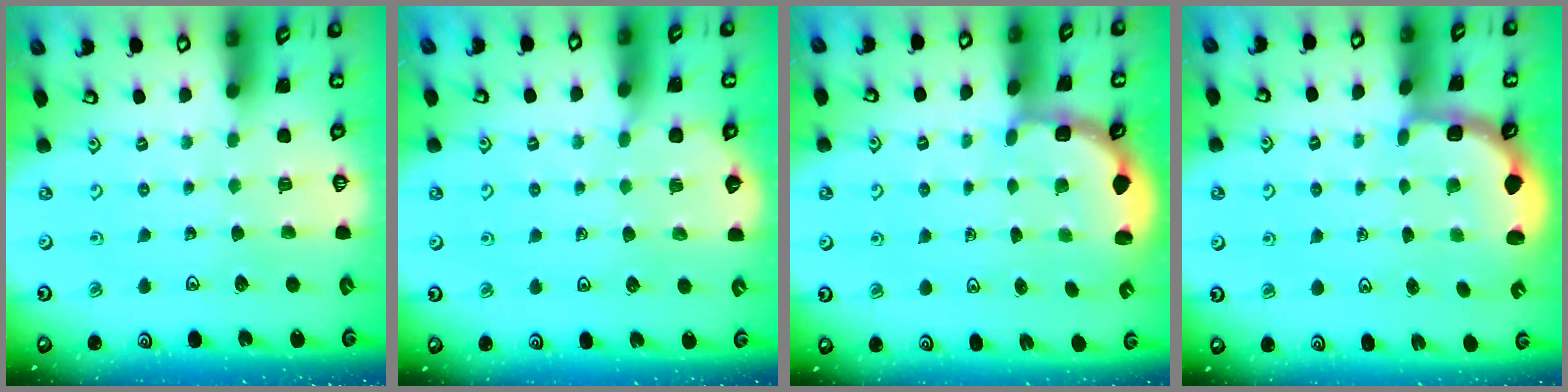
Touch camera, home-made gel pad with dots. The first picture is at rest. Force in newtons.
{"total": 2.3, "press": 2.2, "slide": 0.4}
{"total": 2.7, "press": 2.3, "slide": 1.4}
{"total": 2.9, "press": 2.0, "slide": 2.1}